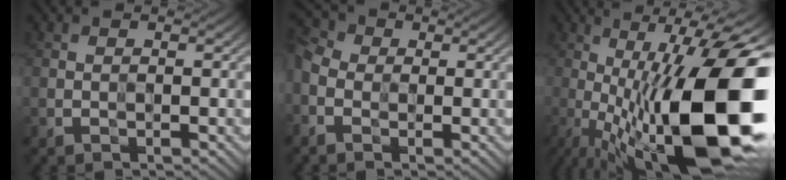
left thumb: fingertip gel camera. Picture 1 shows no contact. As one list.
[{"total": 5.2, "force": [-1.2, 4.0, 3.2], "torque": [-0.078, 0.003, -0.037]}, {"total": 19.3, "force": [-3.4, 6.1, 18.0], "torque": [-0.279, 0.015, -0.056]}]